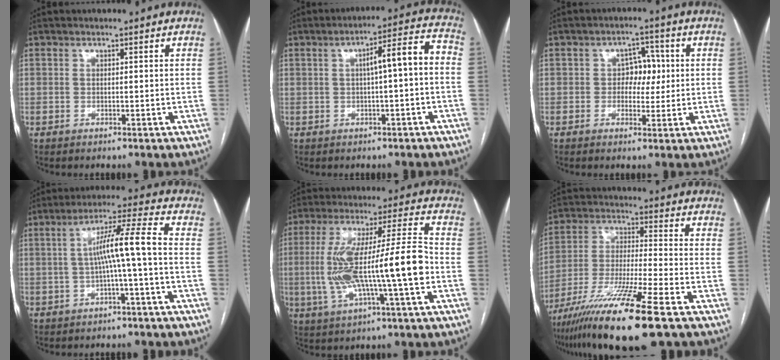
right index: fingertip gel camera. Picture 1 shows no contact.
{"total": 7.4, "force": [-0.1, 0.9, 7.4], "torque": [-0.106, 0.031, -0.003]}
{"total": 4.6, "force": [0.3, 3.2, 3.3], "torque": [-0.042, 0.015, 0.005]}
{"total": 7.9, "force": [-0.8, -0.8, 7.9], "torque": [-0.136, 0.025, -0.011]}
{"total": 16.7, "force": [-2.4, 1.1, 16.4], "torque": [-0.310, 0.018, -0.040]}
{"total": 16.7, "force": [-10.6, -0.6, 12.9], "torque": [-0.251, -0.048, -0.191]}